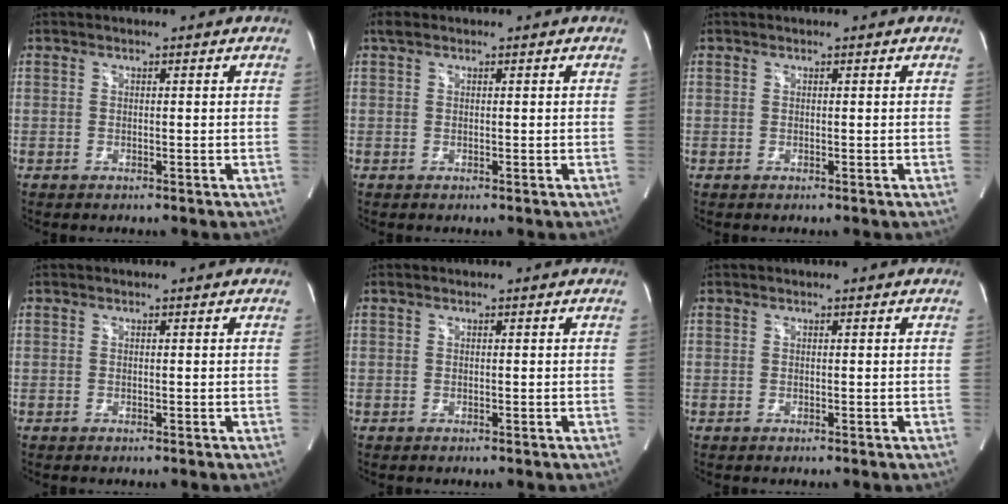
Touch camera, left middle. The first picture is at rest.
{"total": 1.0, "force": [0.7, 0.5, 0.5], "torque": [-0.014, 0.012, 0.014]}
{"total": 0.0}
{"total": 0.0}
{"total": 0.0}
{"total": 0.0}